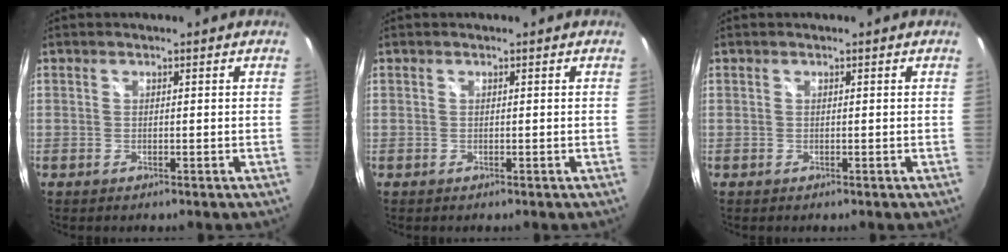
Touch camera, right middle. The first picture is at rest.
{"total": 0.0}
{"total": 0.0}